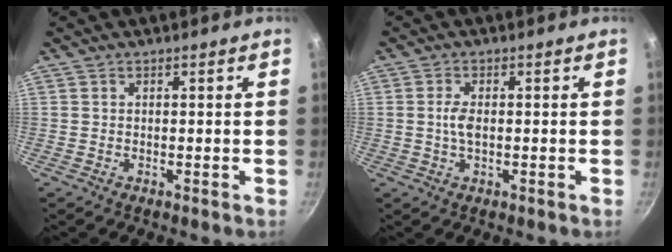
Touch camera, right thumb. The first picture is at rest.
{"total": 3.0, "force": [0.0, 1.4, 2.7], "torque": [-0.054, 0.003, -0.003]}